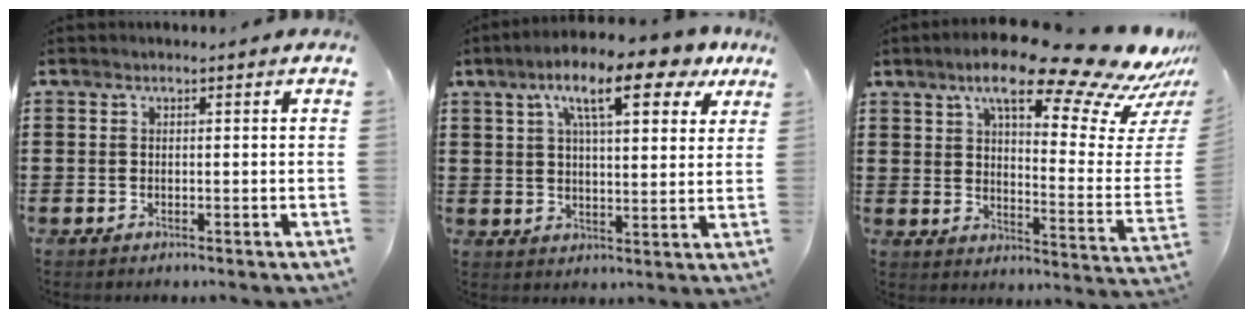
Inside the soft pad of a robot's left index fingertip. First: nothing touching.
{"total": 11.6, "force": [6.9, 3.0, 8.8], "torque": [-0.148, -0.015, 0.111]}
{"total": 17.4, "force": [13.1, 3.3, 10.9], "torque": [-0.187, -0.090, 0.211]}